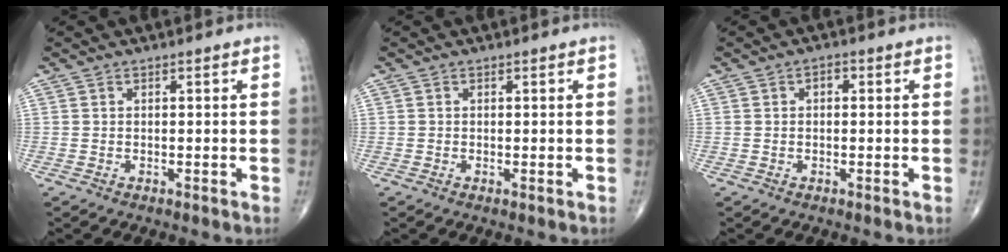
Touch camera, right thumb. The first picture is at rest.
{"total": 0.0}
{"total": 1.5, "force": [0.2, 0.9, 1.2], "torque": [-0.011, 0.006, -0.002]}